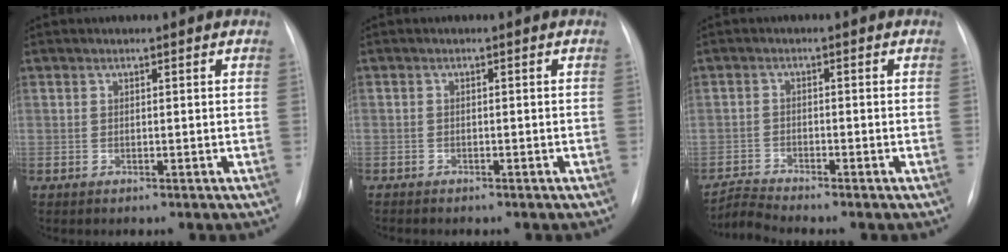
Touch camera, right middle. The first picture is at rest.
{"total": 1.8, "force": [-1.5, 0.8, 0.6], "torque": [-0.009, 0.001, -0.019]}
{"total": 3.3, "force": [-3.0, -1.3, -0.5], "torque": [-0.001, -0.016, -0.059]}